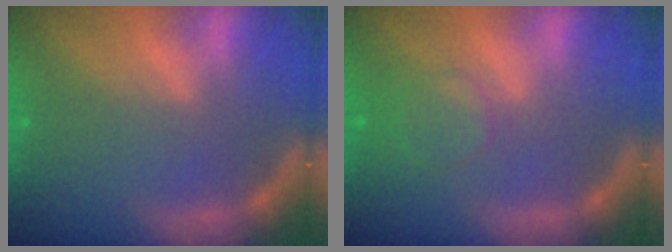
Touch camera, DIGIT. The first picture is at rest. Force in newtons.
{"total": 3.5}